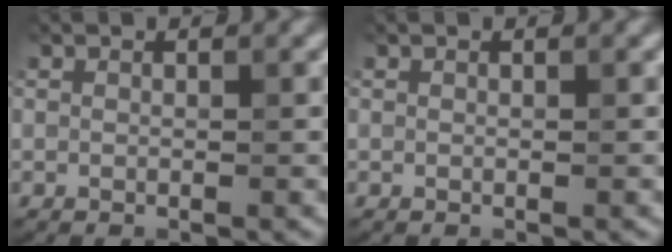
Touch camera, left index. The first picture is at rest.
{"total": 0.0}